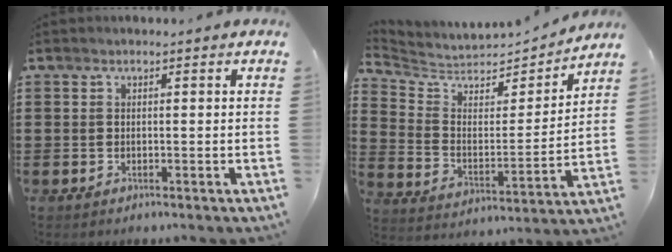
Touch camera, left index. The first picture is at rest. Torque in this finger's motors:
{"motor_torque": [0.16, 0.29, -0.13, -0.03]}